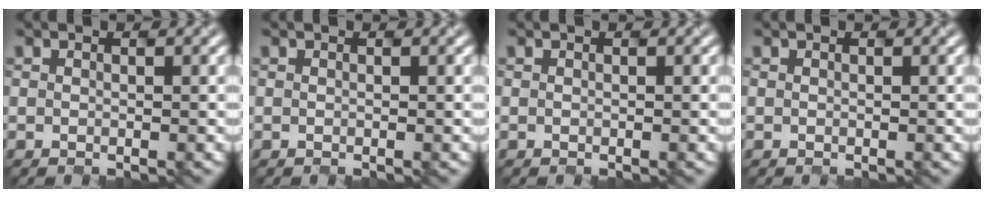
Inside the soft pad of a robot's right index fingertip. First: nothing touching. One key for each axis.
{"total": 0.0}
{"total": 0.0}
{"total": 0.0}